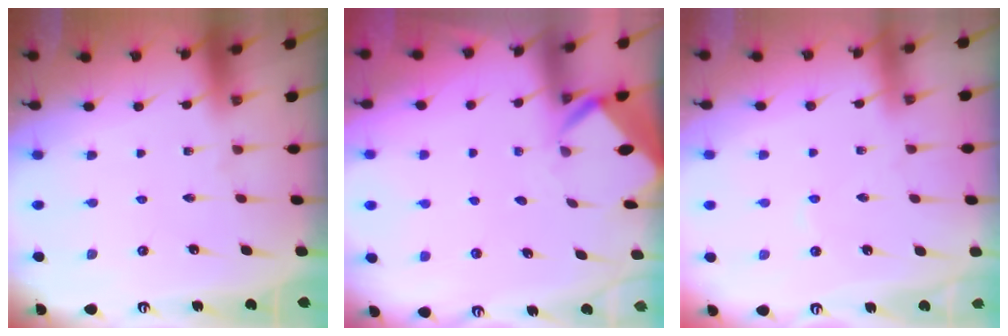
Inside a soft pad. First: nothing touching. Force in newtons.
{"total": 3.2, "press": 3.2, "slide": 0.2}
{"total": 1.6, "press": 1.6, "slide": 0.3}